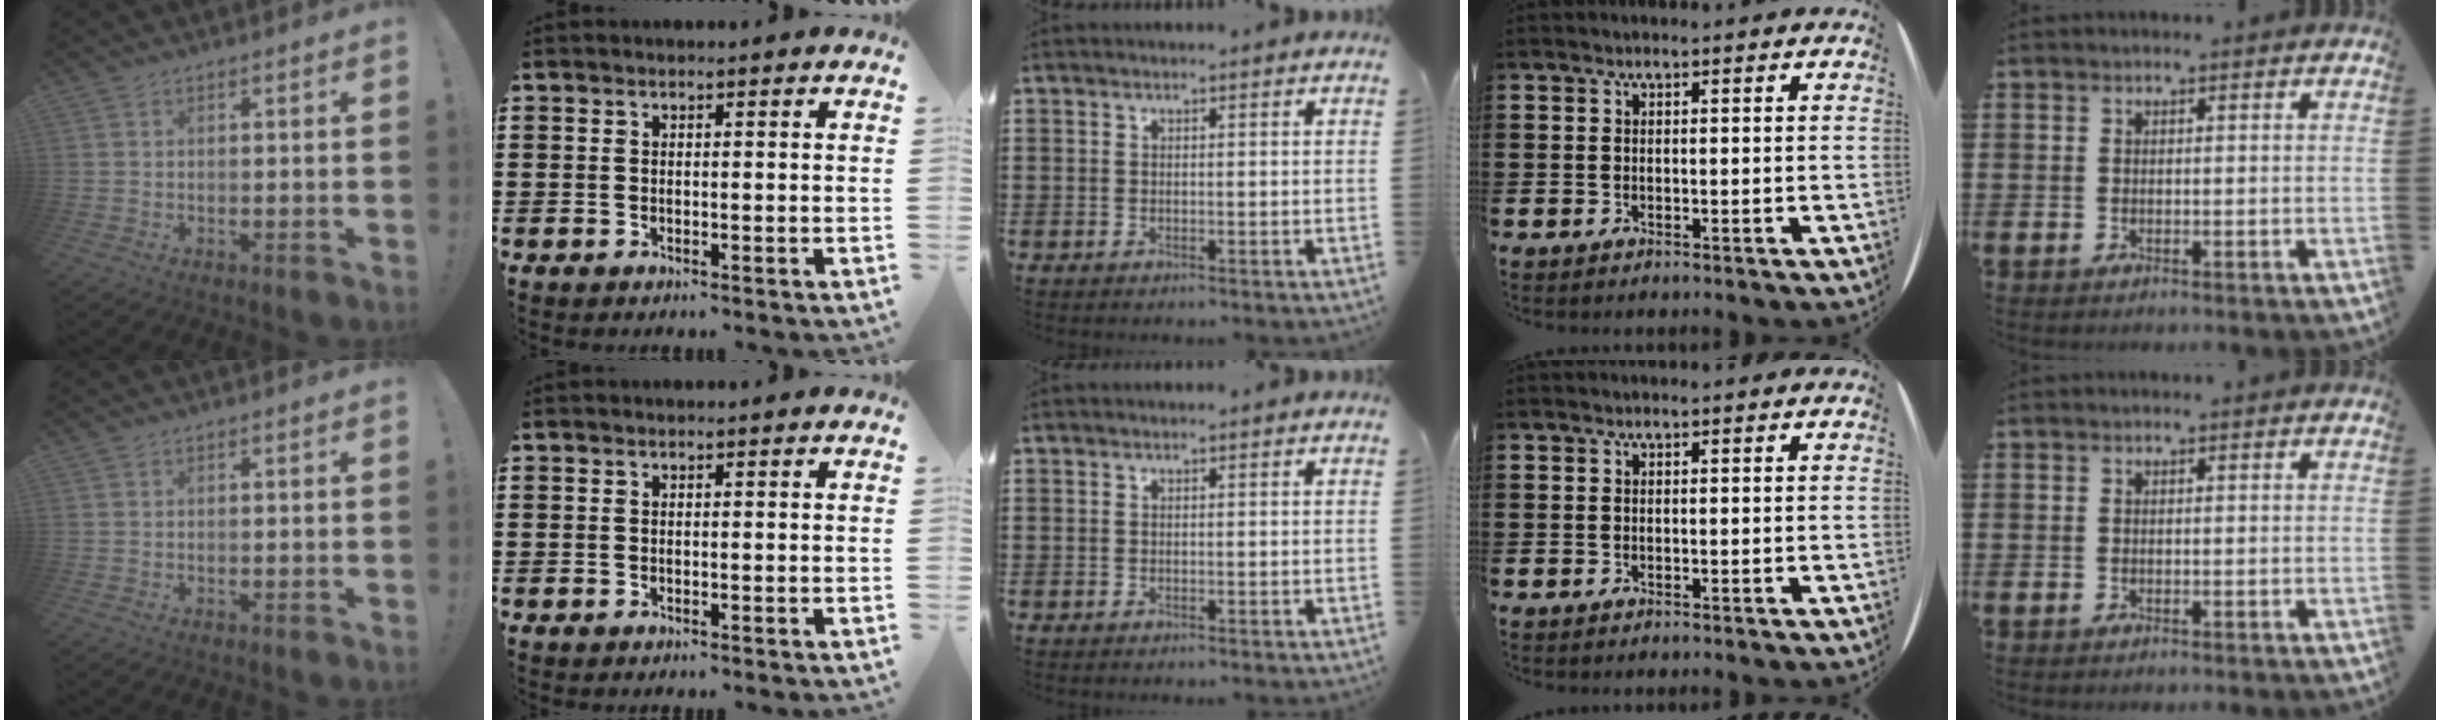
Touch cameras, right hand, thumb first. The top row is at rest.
{}